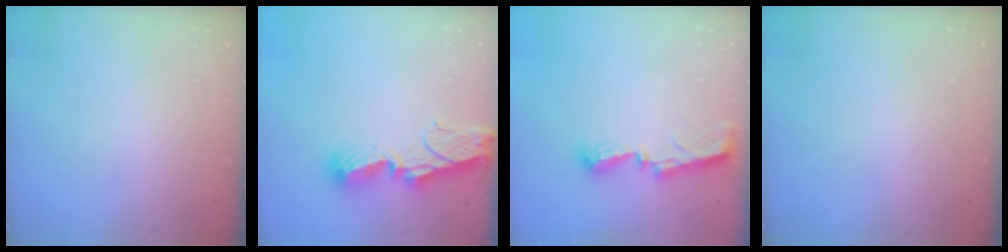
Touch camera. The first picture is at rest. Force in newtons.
{"total": 9.7, "press": 9.7, "slide": 0.9}
{"total": 8.6, "press": 8.6, "slide": 0.4}
{"total": 0.0}